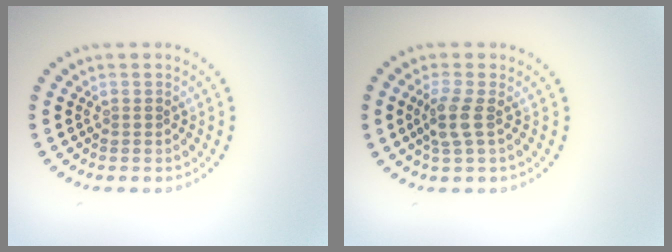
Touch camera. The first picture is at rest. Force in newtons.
{"total": 2.1, "press": 1.8, "slide": 1.2}